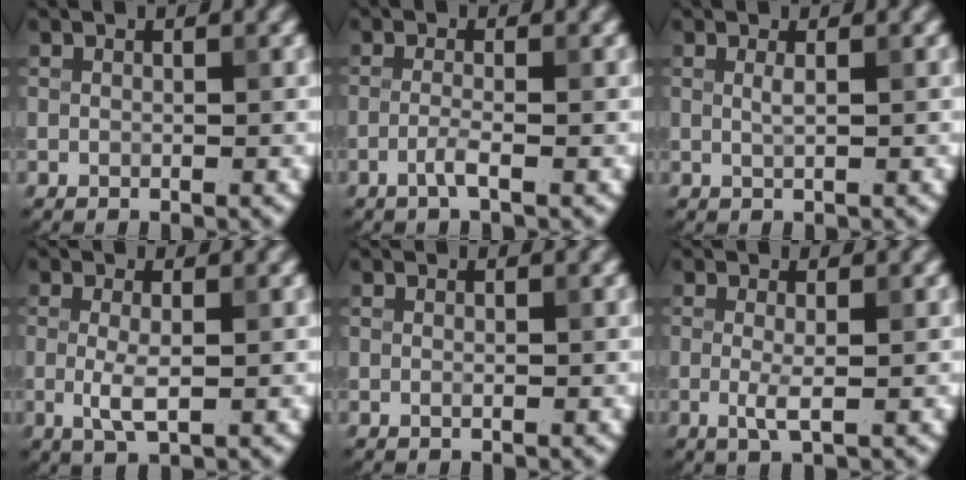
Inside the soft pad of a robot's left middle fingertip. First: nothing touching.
{"total": 1.6, "force": [-0.8, 0.2, 1.4], "torque": [-0.026, 0.005, -0.023]}
{"total": 0.9, "force": [0.2, 0.2, 0.8], "torque": [-0.012, 0.002, 0.002]}
{"total": 2.4, "force": [-0.2, 0.7, 2.3], "torque": [-0.051, -0.005, -0.004]}
{"total": 0.0}
{"total": 1.8, "force": [-0.2, 0.3, 1.7], "torque": [-0.038, -0.006, -0.005]}